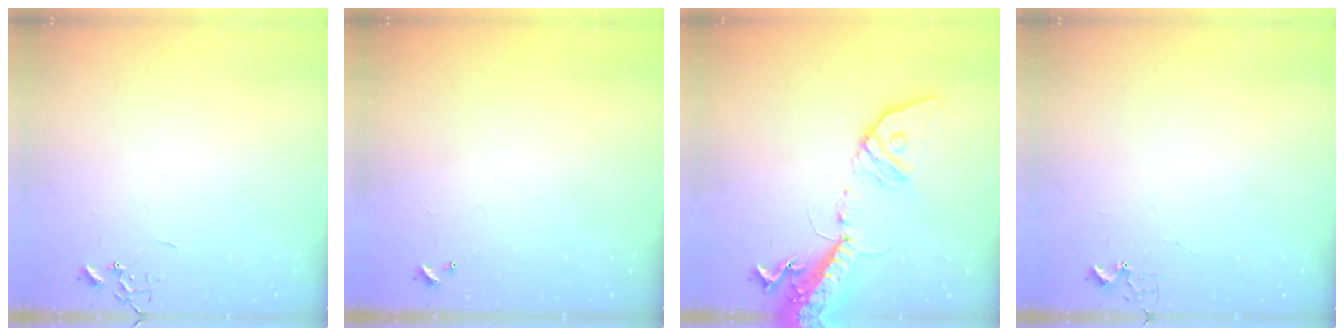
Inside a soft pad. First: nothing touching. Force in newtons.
{"total": 0.0}
{"total": 18.2, "press": 17.7, "slide": 4.0}
{"total": 3.4, "press": 3.4, "slide": 0.5}